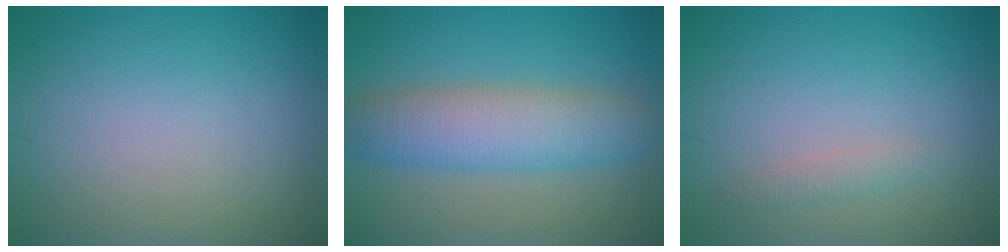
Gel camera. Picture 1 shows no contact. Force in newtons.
{"total": 6.0, "press": 6.0, "slide": 0.3}
{"total": 1.1, "press": 1.1, "slide": 0.0}